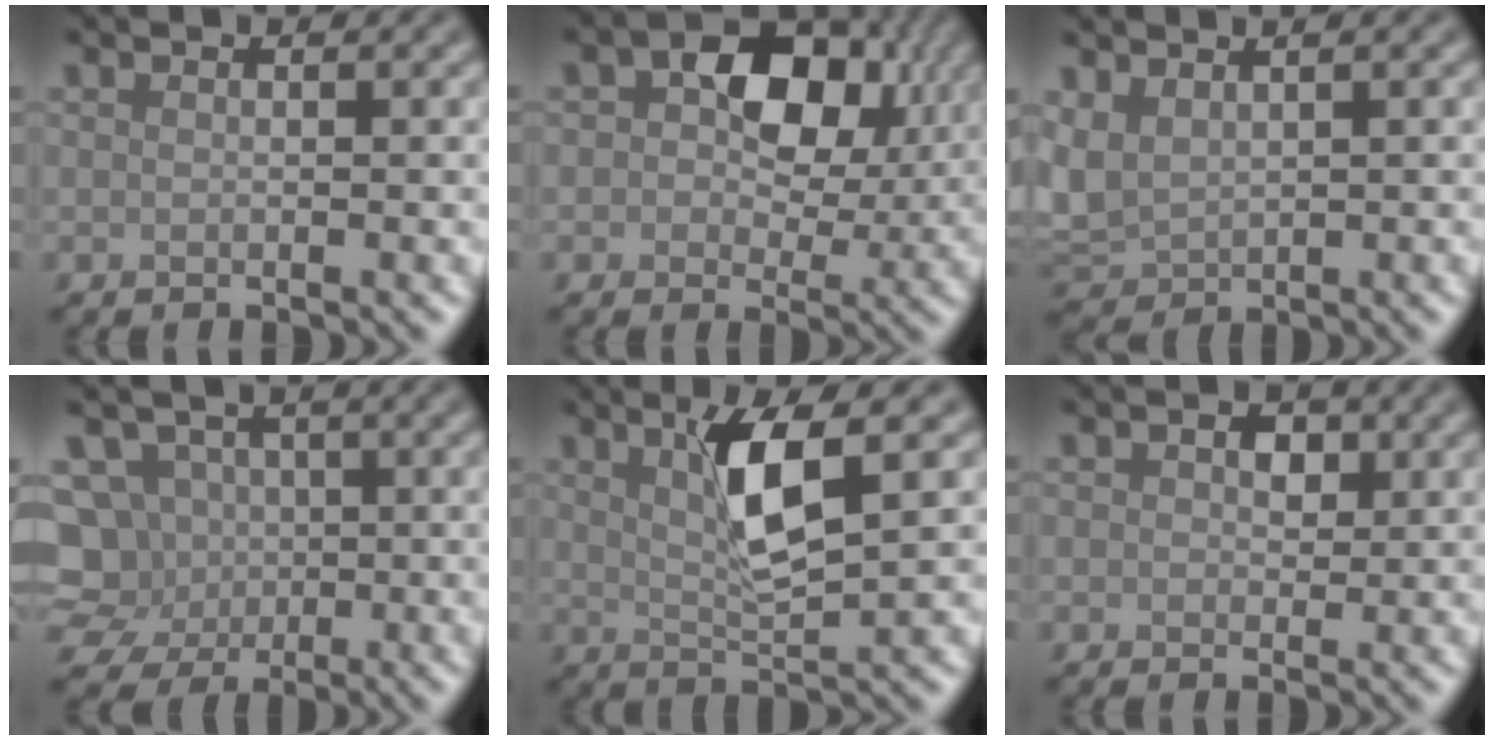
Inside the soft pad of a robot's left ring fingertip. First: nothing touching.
{"total": 8.5, "force": [2.3, 5.7, 5.9], "torque": [-0.075, 0.012, 0.030]}
{"total": 3.4, "force": [0.7, 2.5, 2.1], "torque": [-0.058, -0.003, 0.017]}
{"total": 7.6, "force": [-1.1, 7.3, 1.9], "torque": [-0.031, 0.027, -0.043]}
{"total": 4.3, "force": [1.6, 0.7, 3.9], "torque": [-0.077, 0.005, 0.035]}
{"total": 1.8, "force": [0.8, 1.3, 0.9], "torque": [-0.003, 0.008, 0.005]}